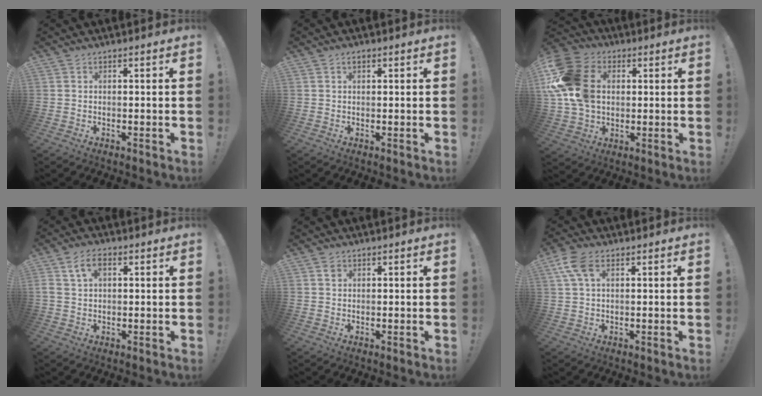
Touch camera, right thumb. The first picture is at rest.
{"total": 1.3, "force": [0.7, 0.7, 0.9], "torque": [-0.011, -0.001, 0.011]}
{"total": 19.8, "force": [3.0, 15.0, 12.5], "torque": [-0.225, -0.004, 0.063]}
{"total": 6.4, "force": [2.2, 3.8, 4.7], "torque": [-0.085, 0.003, 0.039]}
{"total": 1.5, "force": [0.9, 1.1, 0.4], "torque": [0.007, -0.005, 0.013]}
{"total": 7.4, "force": [3.0, 4.1, 5.4], "torque": [-0.118, 0.004, 0.058]}